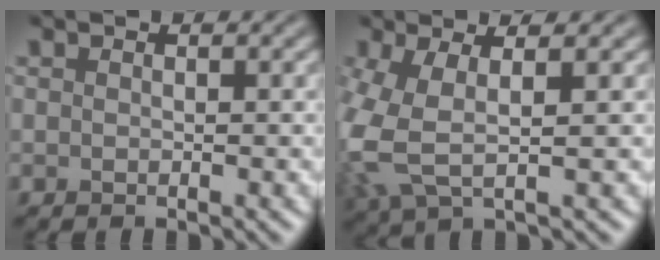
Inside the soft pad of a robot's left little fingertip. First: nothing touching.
{"total": 5.5, "force": [0.0, 2.4, 4.9], "torque": [-0.139, 0.001, -0.003]}